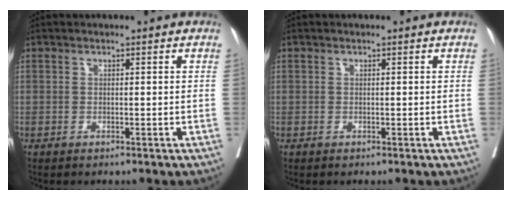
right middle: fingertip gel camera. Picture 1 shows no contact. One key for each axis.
{"total": 0.0}